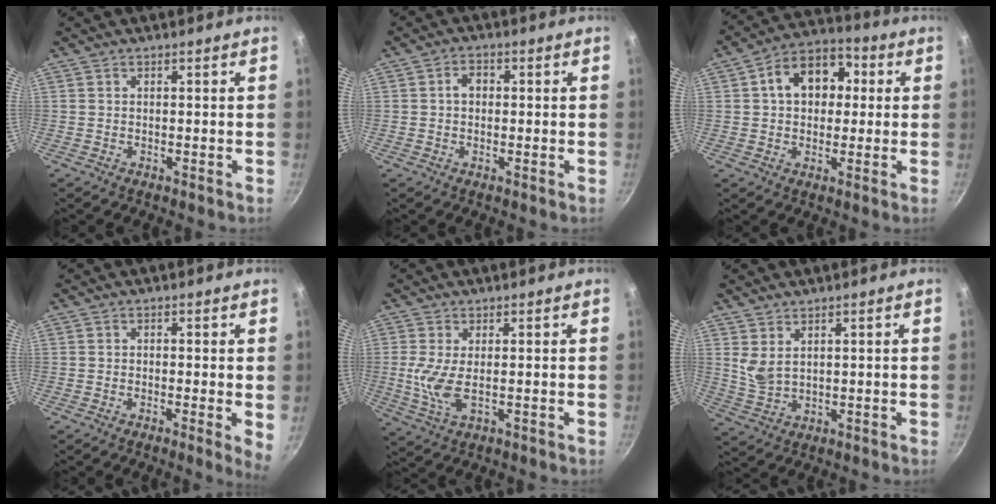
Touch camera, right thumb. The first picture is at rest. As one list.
[{"total": 2.9, "force": [0.2, 2.3, 1.9], "torque": [-0.019, 0.008, 0.001]}, {"total": 12.4, "force": [2.3, 9.0, 8.2], "torque": [-0.086, 0.024, 0.020]}, {"total": 3.4, "force": [-0.3, 0.7, 3.3], "torque": [-0.040, -0.008, -0.009]}, {"total": 5.6, "force": [0.2, 2.1, 5.2], "torque": [-0.118, -0.009, 0.008]}, {"total": 4.0, "force": [2.1, 2.1, 2.7], "torque": [-0.049, -0.023, 0.050]}]